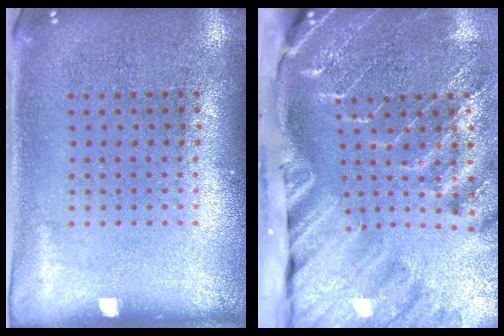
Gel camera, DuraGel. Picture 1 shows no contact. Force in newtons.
{"total": 4.4, "press": 3.3, "slide": 2.9}